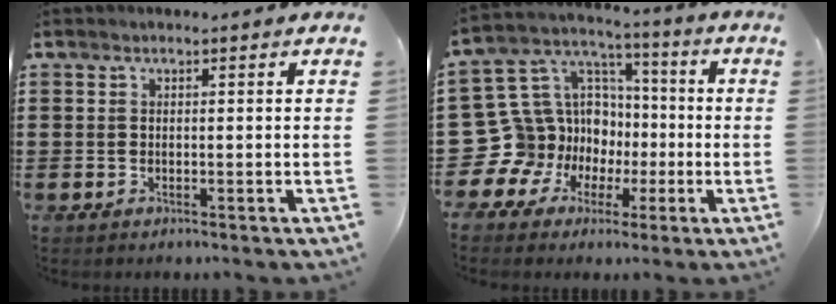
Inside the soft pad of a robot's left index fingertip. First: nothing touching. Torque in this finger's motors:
{"motor_torque": [0.97, 1.06, 0.09, -0.04]}